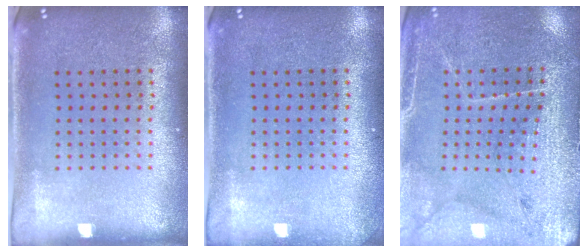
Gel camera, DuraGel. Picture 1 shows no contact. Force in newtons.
{"total": 0.7, "press": 0.7, "slide": 0.0}
{"total": 3.0, "press": 2.9, "slide": 0.4}